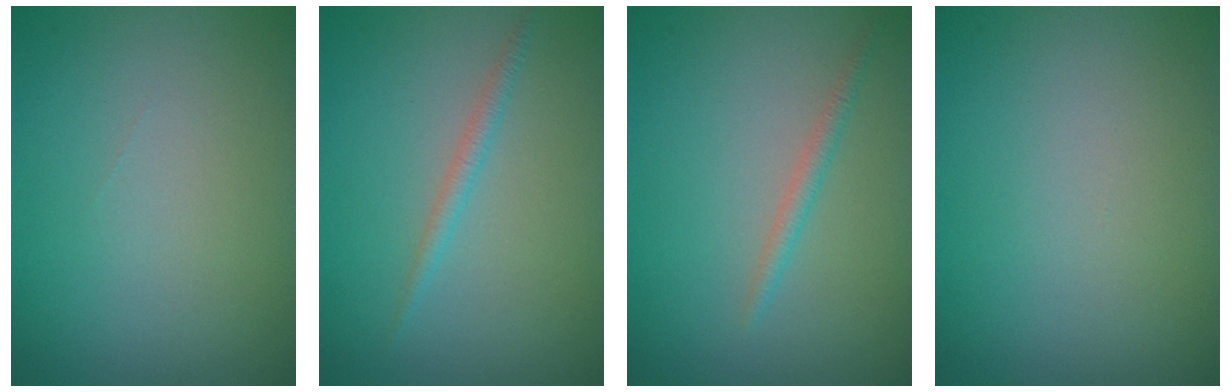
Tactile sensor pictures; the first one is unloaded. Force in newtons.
{"total": 1.2, "press": 1.2, "slide": 0.1}
{"total": 1.2, "press": 1.2, "slide": 0.0}
{"total": 0.0}